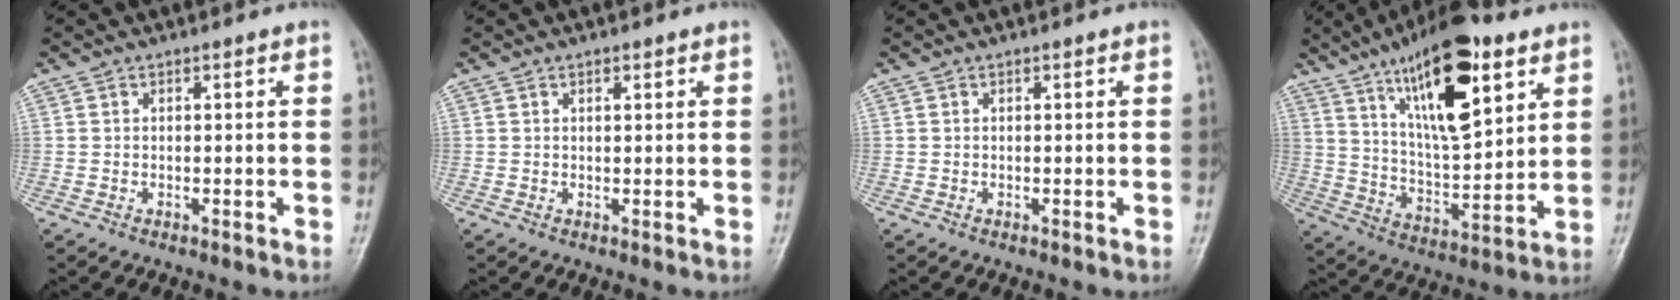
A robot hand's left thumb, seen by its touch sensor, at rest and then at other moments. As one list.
[{"total": 1.1, "force": [0.7, 0.4, 0.8], "torque": [-0.009, -0.002, 0.011]}, {"total": 0.0}, {"total": 20.2, "force": [10.1, 7.0, 16.1], "torque": [-0.232, -0.040, 0.176]}]